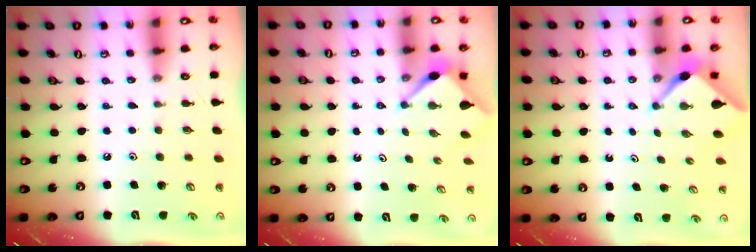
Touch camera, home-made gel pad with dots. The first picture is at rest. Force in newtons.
{"total": 2.9, "press": 2.9, "slide": 0.3}
{"total": 2.4, "press": 2.4, "slide": 0.4}